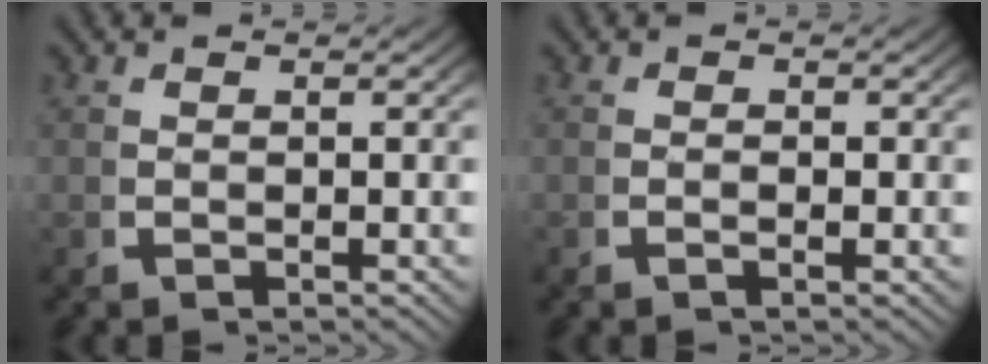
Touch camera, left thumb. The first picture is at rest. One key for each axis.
{"total": 0.5, "fx": -0.2, "fy": 0.2, "fz": 0.5, "tx": -0.013, "ty": 0.000, "tz": -0.007}